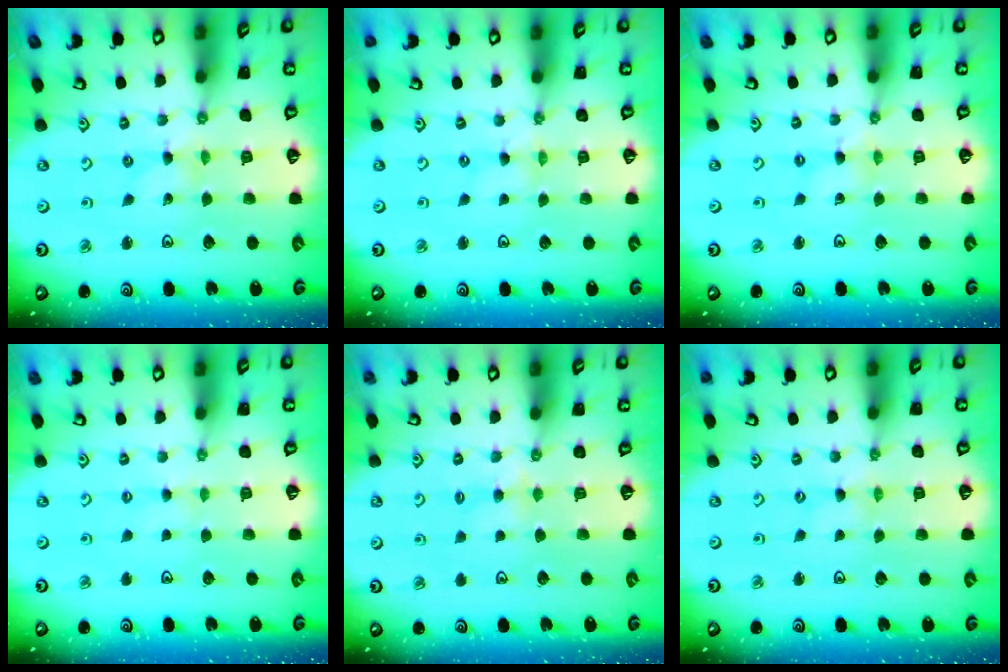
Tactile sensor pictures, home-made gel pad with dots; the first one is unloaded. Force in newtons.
{"total": 0.0}
{"total": 1.6, "press": 1.6, "slide": 0.3}
{"total": 1.9, "press": 1.9, "slide": 0.3}
{"total": 3.0, "press": 2.9, "slide": 0.5}
{"total": 0.7, "press": 0.7, "slide": 0.1}